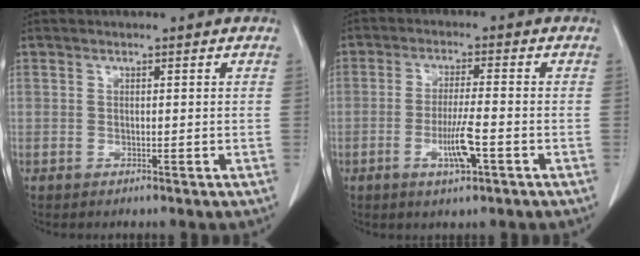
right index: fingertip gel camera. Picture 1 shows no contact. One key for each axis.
{"total": 5.7, "fx": -2.2, "fy": 0.4, "fz": 5.3, "tx": -0.102, "ty": -0.008, "tz": -0.040}